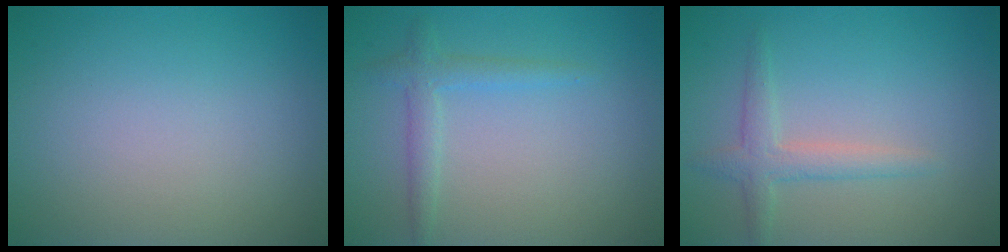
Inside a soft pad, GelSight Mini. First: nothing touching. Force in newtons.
{"total": 1.9, "press": 1.9, "slide": 0.1}
{"total": 2.3, "press": 2.3, "slide": 0.1}